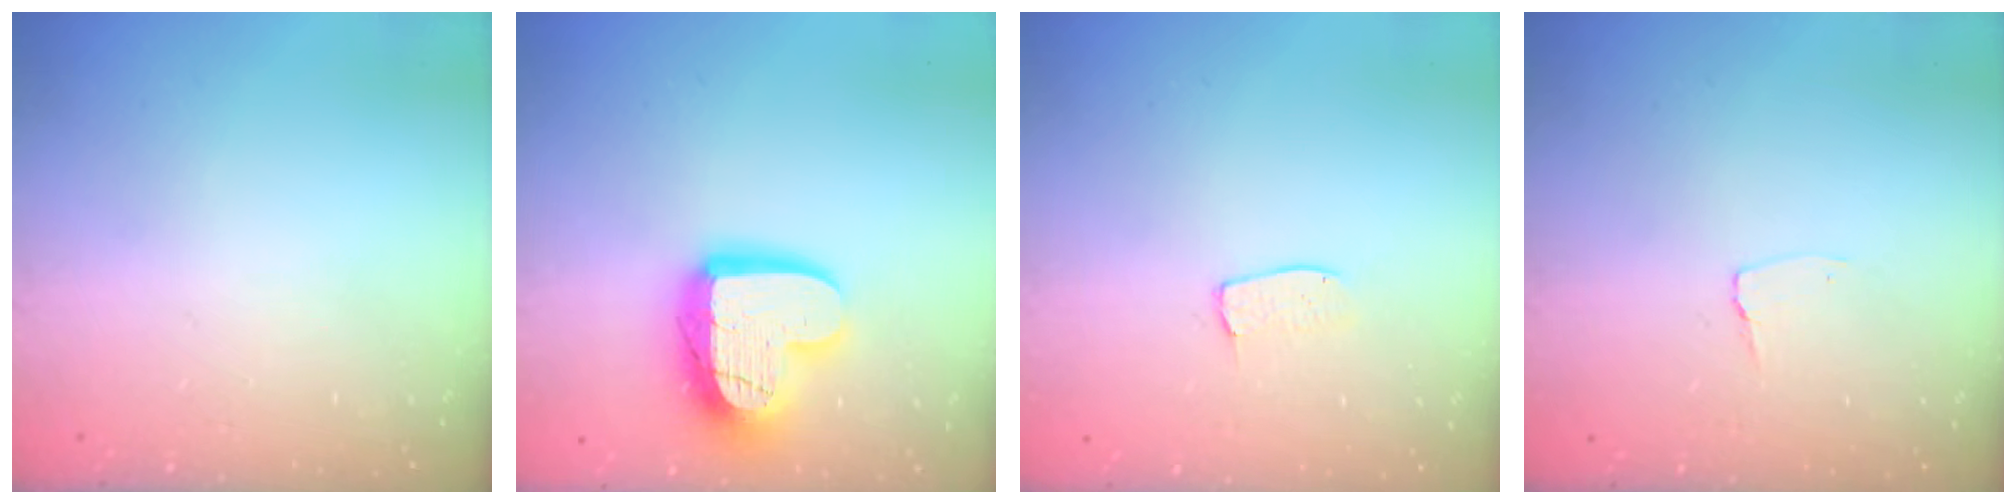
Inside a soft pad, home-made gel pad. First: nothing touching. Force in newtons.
{"total": 17.3, "press": 17.3, "slide": 1.7}
{"total": 3.8, "press": 3.8, "slide": 0.2}
{"total": 2.9, "press": 2.9, "slide": 0.3}